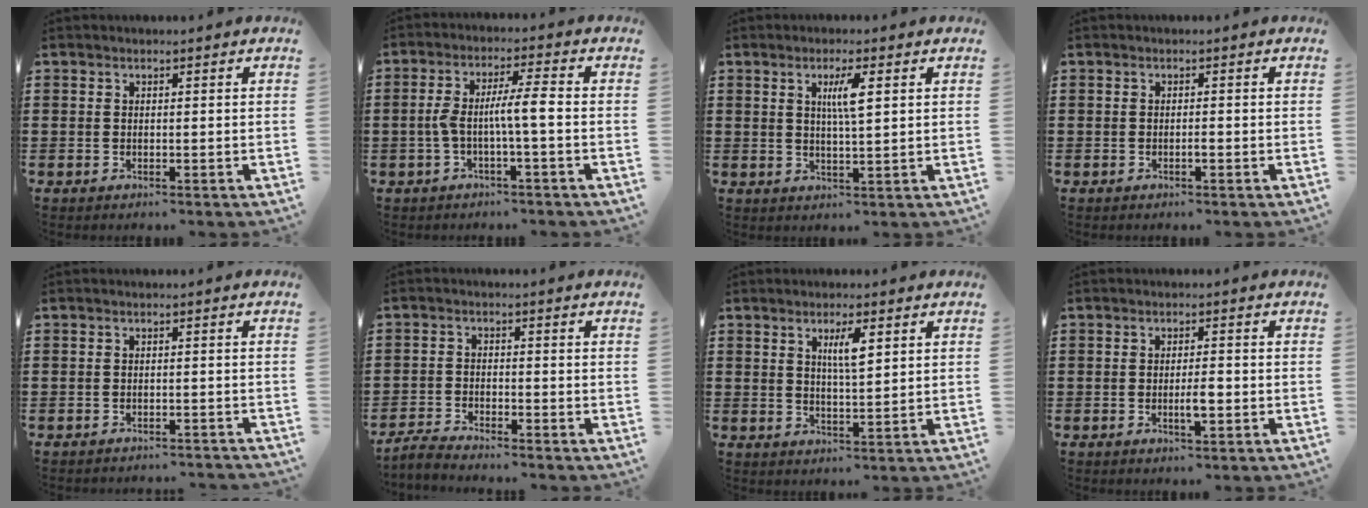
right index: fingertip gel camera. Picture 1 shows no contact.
{"total": 5.6, "force": [-0.9, 0.5, 5.5], "torque": [-0.110, 0.000, -0.024]}
{"total": 4.1, "force": [1.3, 0.5, 3.9], "torque": [-0.080, 0.003, 0.018]}
{"total": 0.8, "force": [-0.4, 0.1, 0.7], "torque": [-0.014, -0.003, -0.006]}
{"total": 1.3, "force": [-1.3, 0.0, 0.2], "torque": [-0.007, 0.001, -0.027]}
{"total": 2.5, "force": [-2.5, 0.0, 0.3], "torque": [-0.017, -0.001, -0.054]}
{"total": 3.9, "force": [1.6, 0.8, 3.5], "torque": [-0.065, 0.001, 0.023]}
{"total": 3.0, "force": [-0.7, 0.7, 2.8], "torque": [-0.050, 0.002, -0.013]}